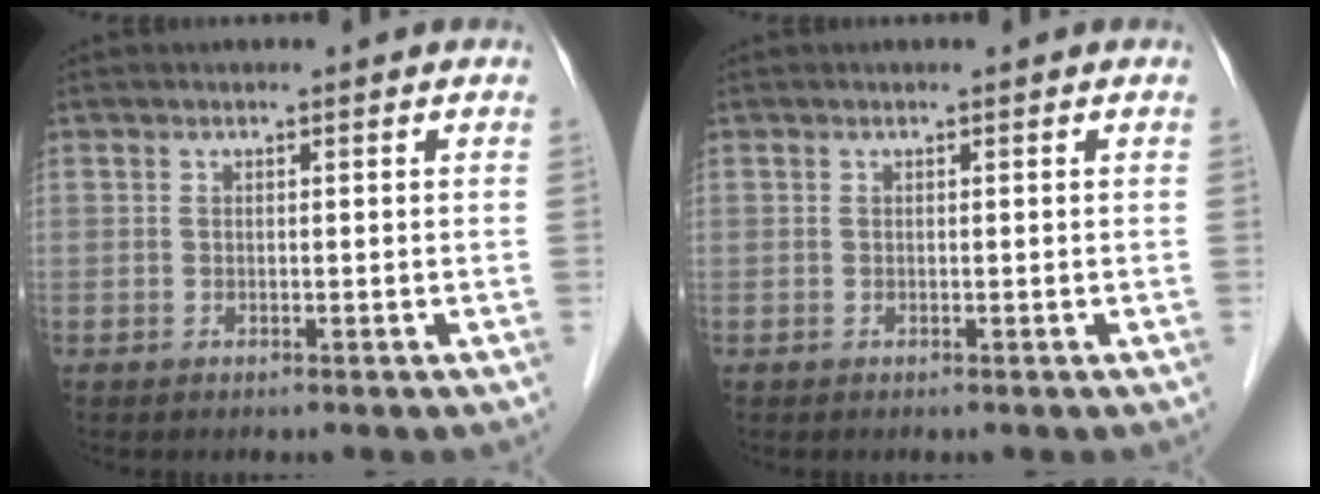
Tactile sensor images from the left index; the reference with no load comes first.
{"total": 0.0}